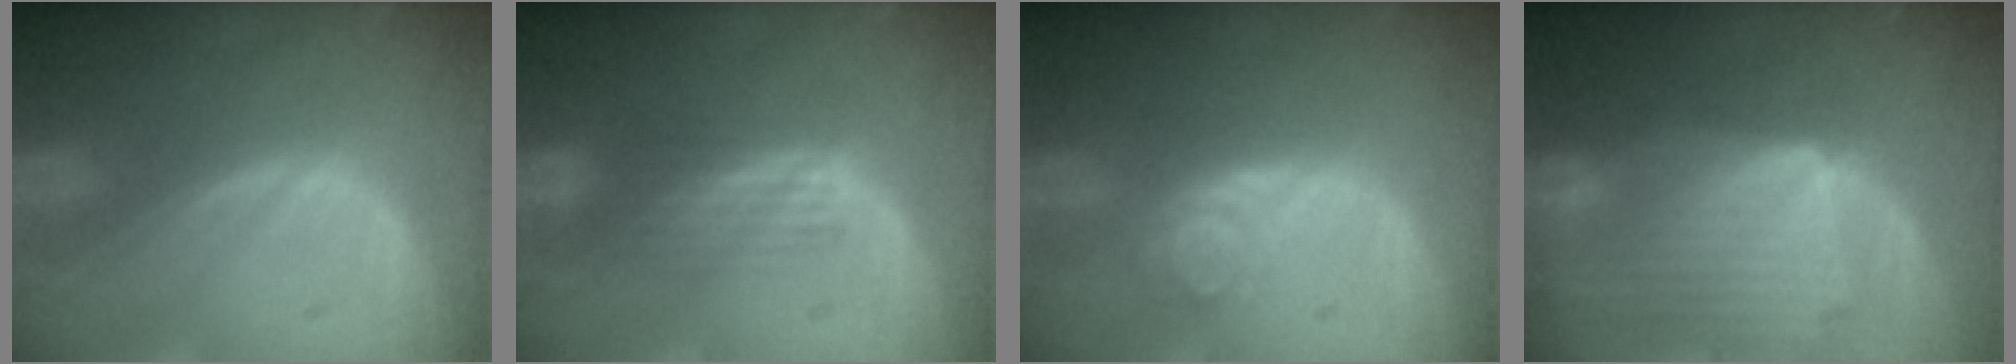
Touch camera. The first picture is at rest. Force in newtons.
{"total": 3.3, "press": 3.3, "slide": 0.0}
{"total": 4.2, "press": 3.7, "slide": 2.0}
{"total": 10.4, "press": 9.1, "slide": 5.0}